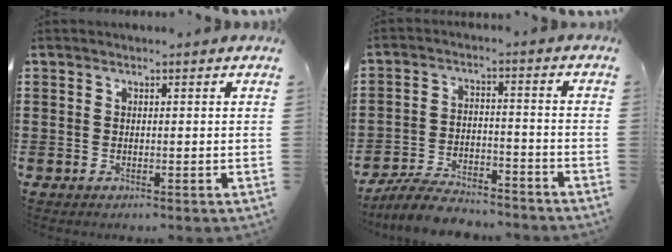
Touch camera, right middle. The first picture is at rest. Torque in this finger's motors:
{"motor_torque": [1.26, -0.88, 0.15, 0.06]}